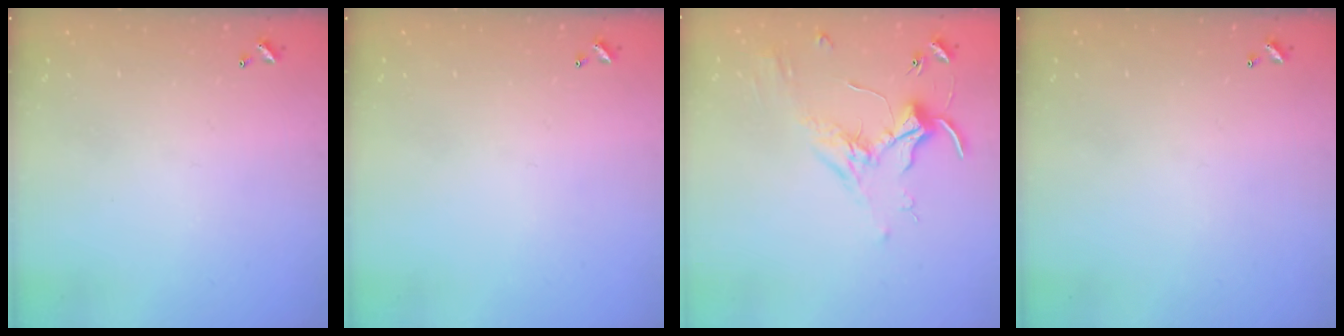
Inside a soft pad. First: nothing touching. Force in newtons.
{"total": 0.0}
{"total": 1.6, "press": 1.6, "slide": 0.4}
{"total": 0.0}